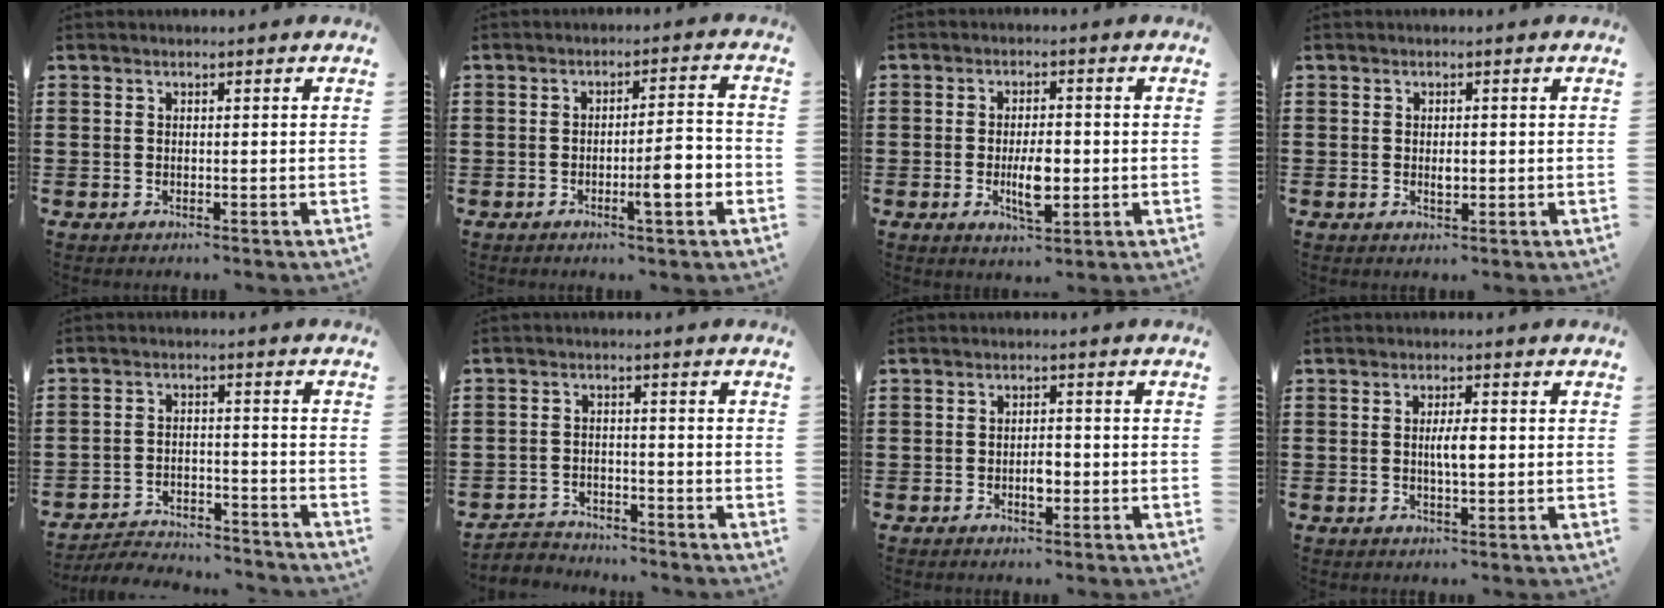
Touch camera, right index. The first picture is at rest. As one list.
[{"total": 5.8, "force": [-2.1, 0.9, 5.3], "torque": [-0.077, -0.004, -0.037]}, {"total": 5.7, "force": [-1.0, 2.2, 5.2], "torque": [-0.104, -0.001, -0.021]}, {"total": 1.4, "force": [-0.1, 0.7, 1.3], "torque": [-0.025, 0.001, -0.002]}, {"total": 4.3, "force": [-4.2, 0.6, 0.6], "torque": [-0.020, 0.004, -0.091]}, {"total": 2.9, "force": [-2.8, 0.6, -0.3], "torque": [-0.004, 0.001, -0.063]}, {"total": 2.5, "force": [-0.8, 1.2, 2.0], "torque": [-0.038, 0.002, -0.013]}, {"total": 3.6, "force": [0.1, 1.0, 3.4], "torque": [-0.064, 0.001, -0.001]}]